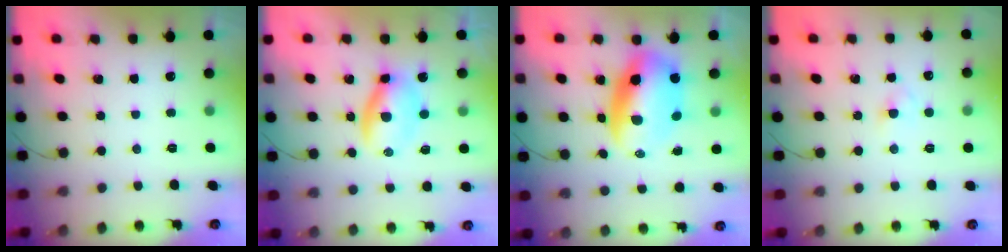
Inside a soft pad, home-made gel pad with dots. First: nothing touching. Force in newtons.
{"total": 5.1, "press": 5.0, "slide": 1.2}
{"total": 11.9, "press": 11.5, "slide": 3.0}
{"total": 2.3, "press": 2.1, "slide": 1.0}